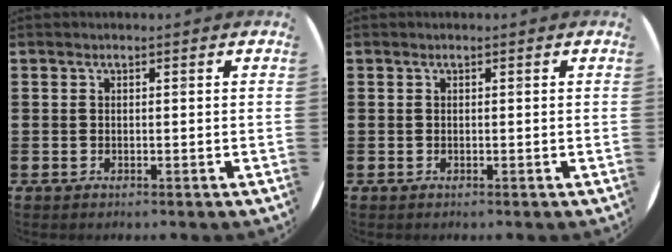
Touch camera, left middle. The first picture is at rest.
{"total": 0.0}